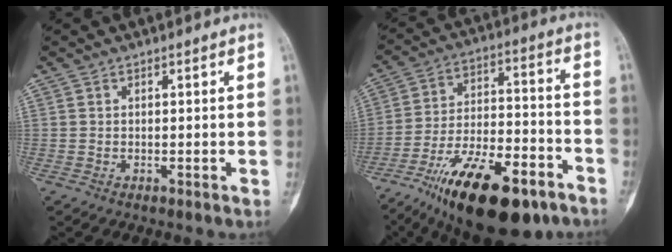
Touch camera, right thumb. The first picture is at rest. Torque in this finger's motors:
{"motor_torque": [1.78, -0.15, 1.92, -0.83, 0.10]}